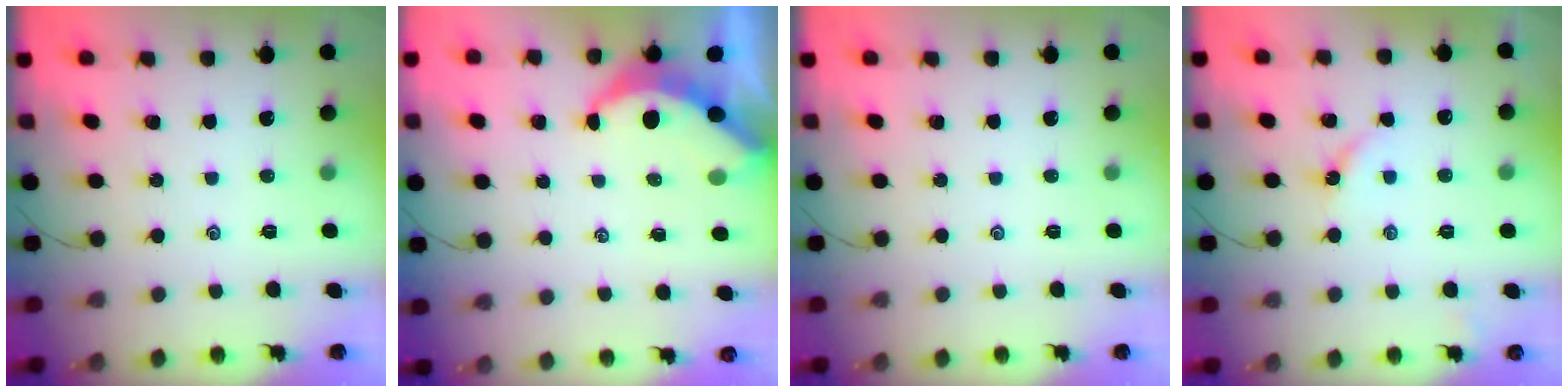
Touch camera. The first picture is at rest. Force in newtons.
{"total": 5.5, "press": 5.5, "slide": 0.0}
{"total": 0.0}
{"total": 3.7, "press": 3.7, "slide": 0.5}